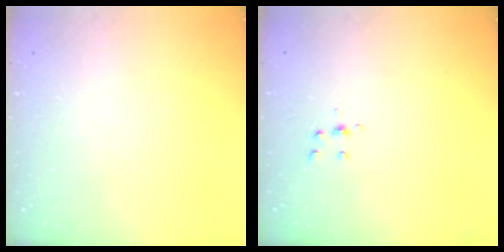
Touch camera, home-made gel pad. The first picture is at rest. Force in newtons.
{"total": 3.3, "press": 3.3, "slide": 0.4}